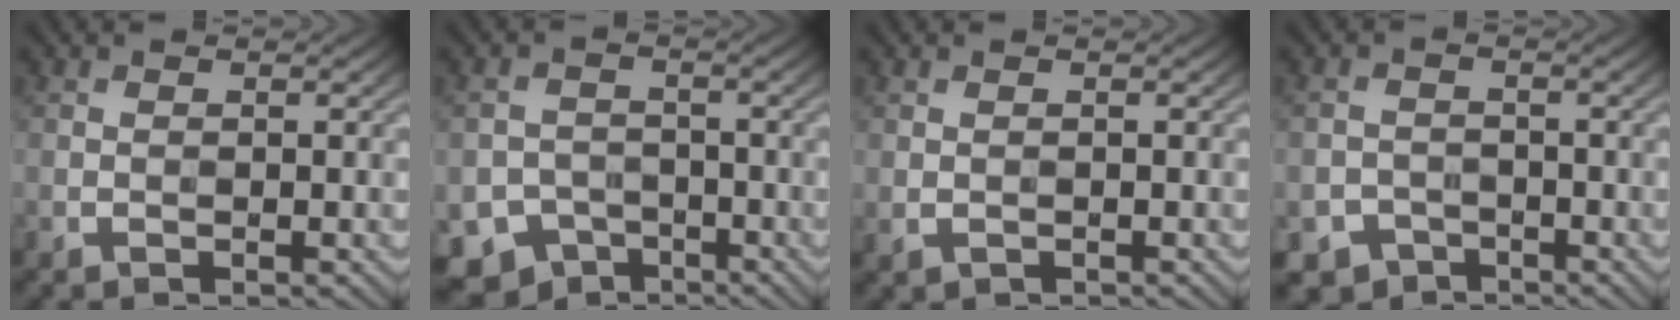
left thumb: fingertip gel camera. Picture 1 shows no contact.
{"total": 8.7, "force": [-5.9, 6.0, 2.2], "torque": [-0.042, -0.020, -0.090]}
{"total": 0.7, "force": [-0.2, 0.6, 0.4], "torque": [-0.009, -0.003, -0.003]}
{"total": 3.5, "force": [-2.6, 2.2, 0.4], "torque": [-0.003, -0.003, -0.047]}